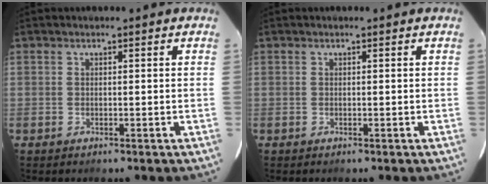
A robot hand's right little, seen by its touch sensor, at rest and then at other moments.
{"total": 0.0}